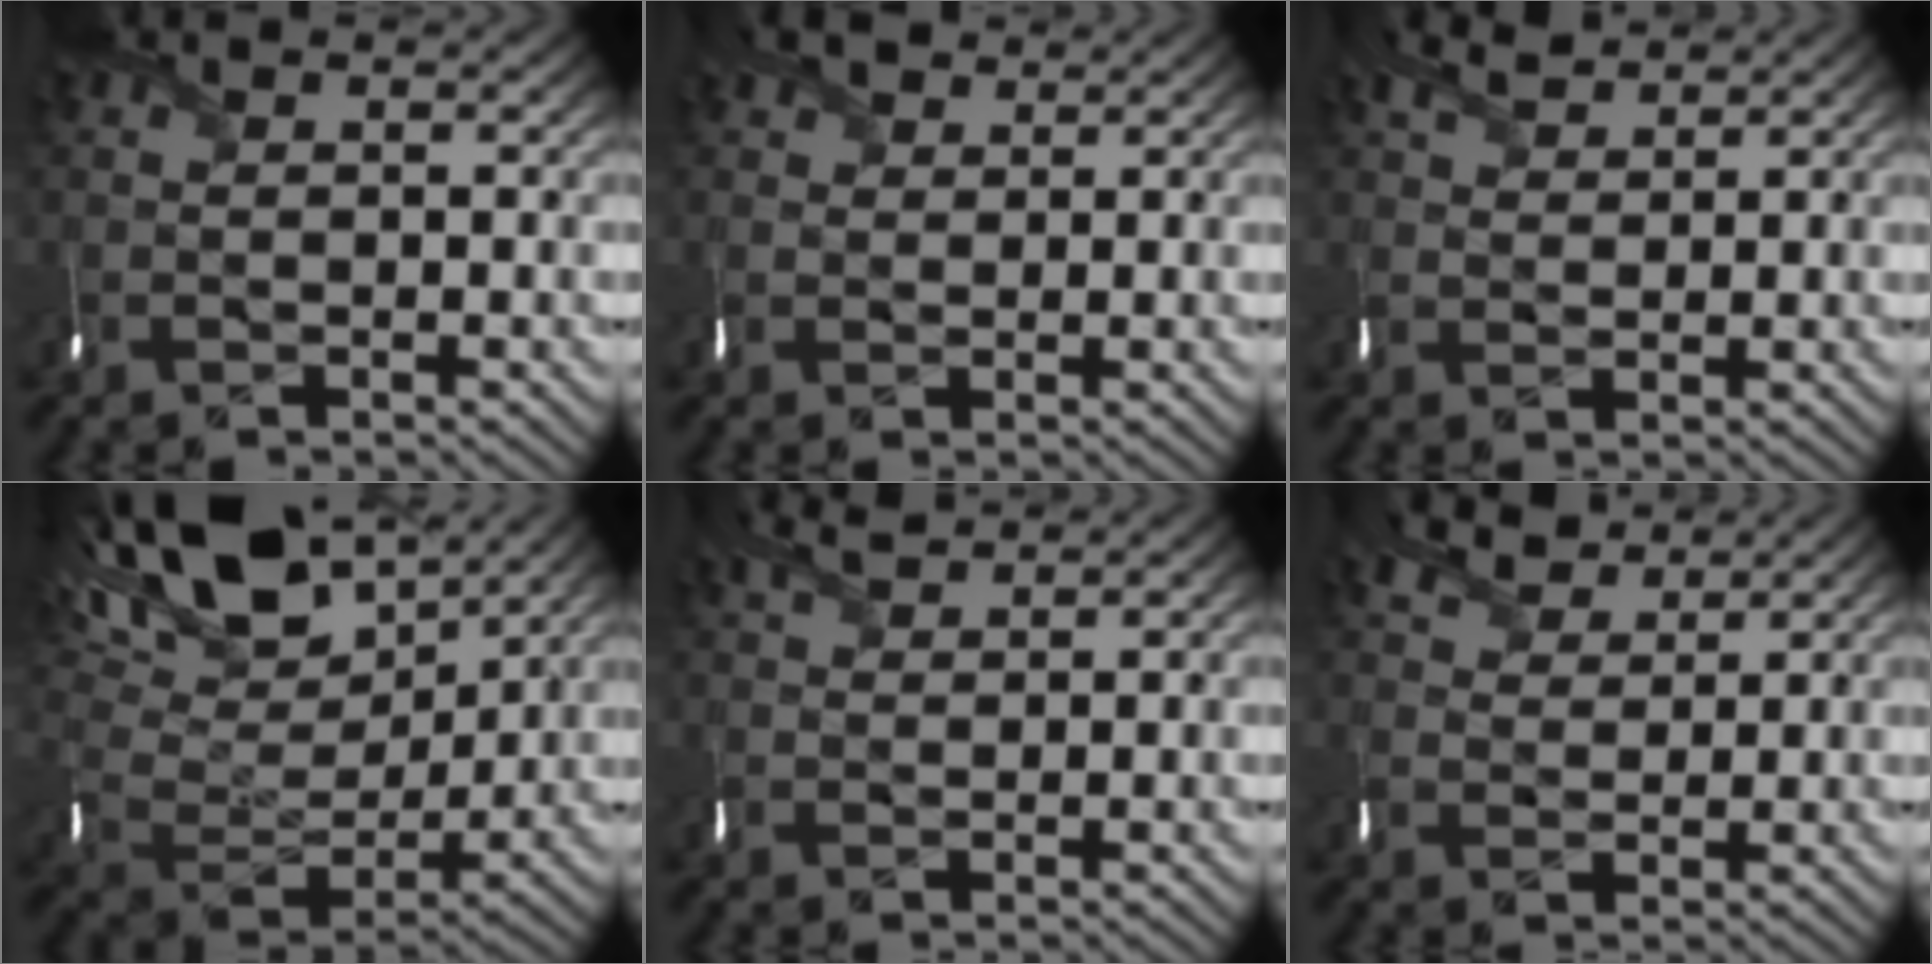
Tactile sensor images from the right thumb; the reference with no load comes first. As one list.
[{"total": 2.1, "force": [1.7, 0.9, -0.8], "torque": [0.009, 0.004, 0.025]}, {"total": 2.5, "force": [2.4, 0.5, 0.2], "torque": [-0.025, 0.009, 0.046]}, {"total": 15.4, "force": [9.9, 7.4, 9.3], "torque": [-0.224, 0.032, 0.157]}, {"total": 1.7, "force": [1.6, -0.1, -0.4], "torque": [-0.011, 0.008, 0.033]}, {"total": 3.9, "force": [3.6, 1.5, 0.4], "torque": [-0.027, 0.011, 0.065]}]